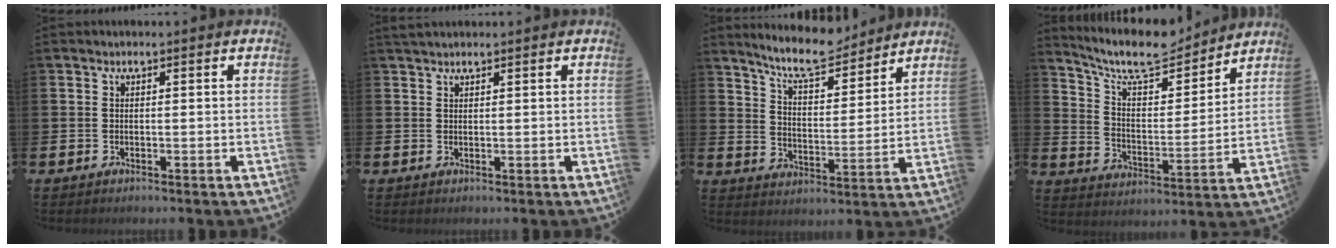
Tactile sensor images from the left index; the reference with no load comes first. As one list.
[{"total": 1.4, "force": [1.3, 0.4, 0.3], "torque": [0.002, 0.001, 0.022]}, {"total": 8.7, "force": [8.0, 1.4, 2.9], "torque": [-0.072, -0.047, 0.144]}, {"total": 10.0, "force": [8.9, 2.5, 3.8], "torque": [-0.101, -0.059, 0.154]}]